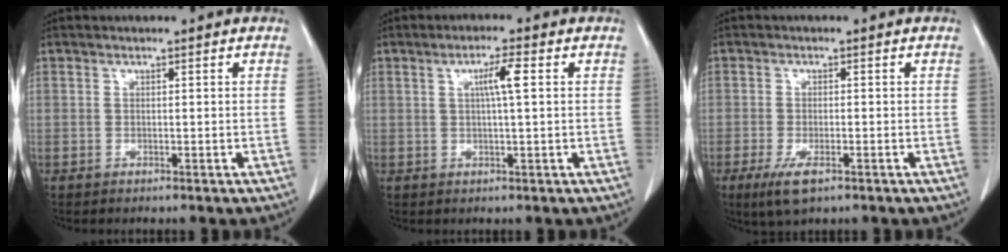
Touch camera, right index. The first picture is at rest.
{"total": 3.8, "force": [0.9, -0.1, 3.7], "torque": [-0.065, 0.002, 0.015]}
{"total": 4.6, "force": [-2.5, 1.3, 3.6], "torque": [-0.072, -0.010, -0.038]}